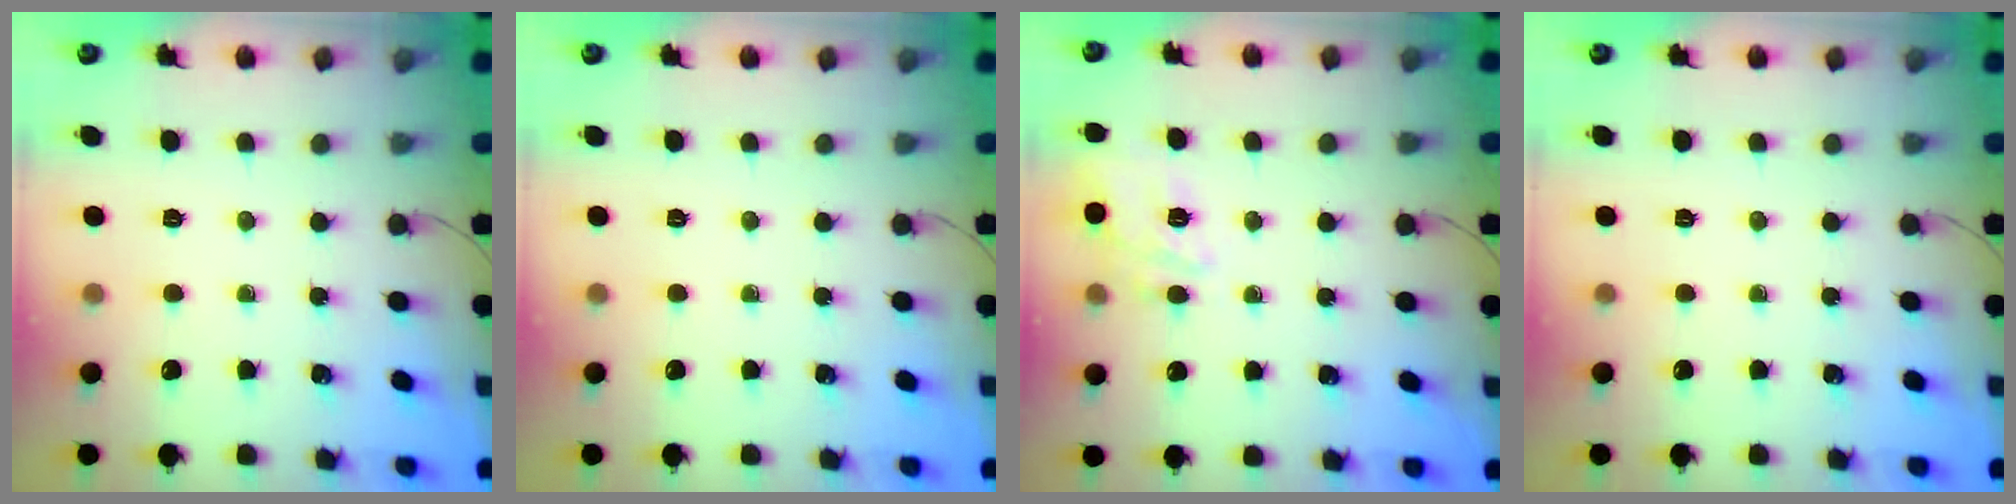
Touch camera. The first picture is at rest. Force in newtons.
{"total": 0.0}
{"total": 5.6, "press": 5.5, "slide": 0.8}
{"total": 0.0}